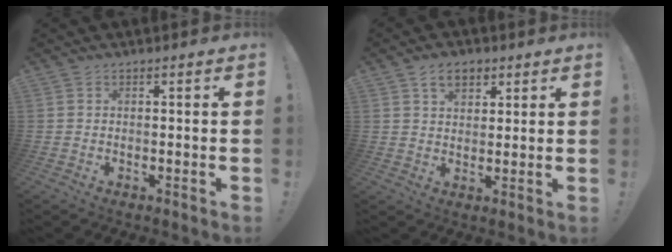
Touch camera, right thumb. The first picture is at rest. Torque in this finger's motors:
{"motor_torque": [-0.54, 0.60, 0.15, -0.04, 0.16]}